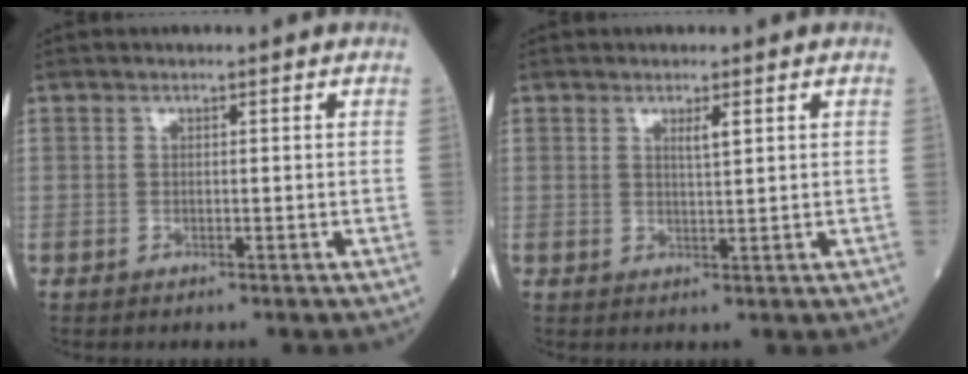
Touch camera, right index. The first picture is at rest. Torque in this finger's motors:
{"motor_torque": [-0.02, 0.02, 0.00, 0.01]}